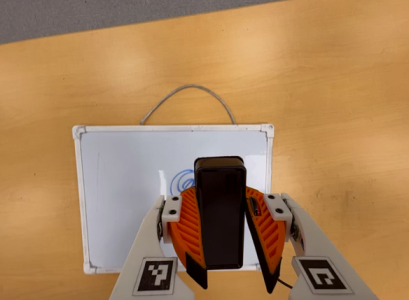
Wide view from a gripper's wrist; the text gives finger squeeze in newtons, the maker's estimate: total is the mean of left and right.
{"total": 9.1, "left": 9.0, "right": 9.3}